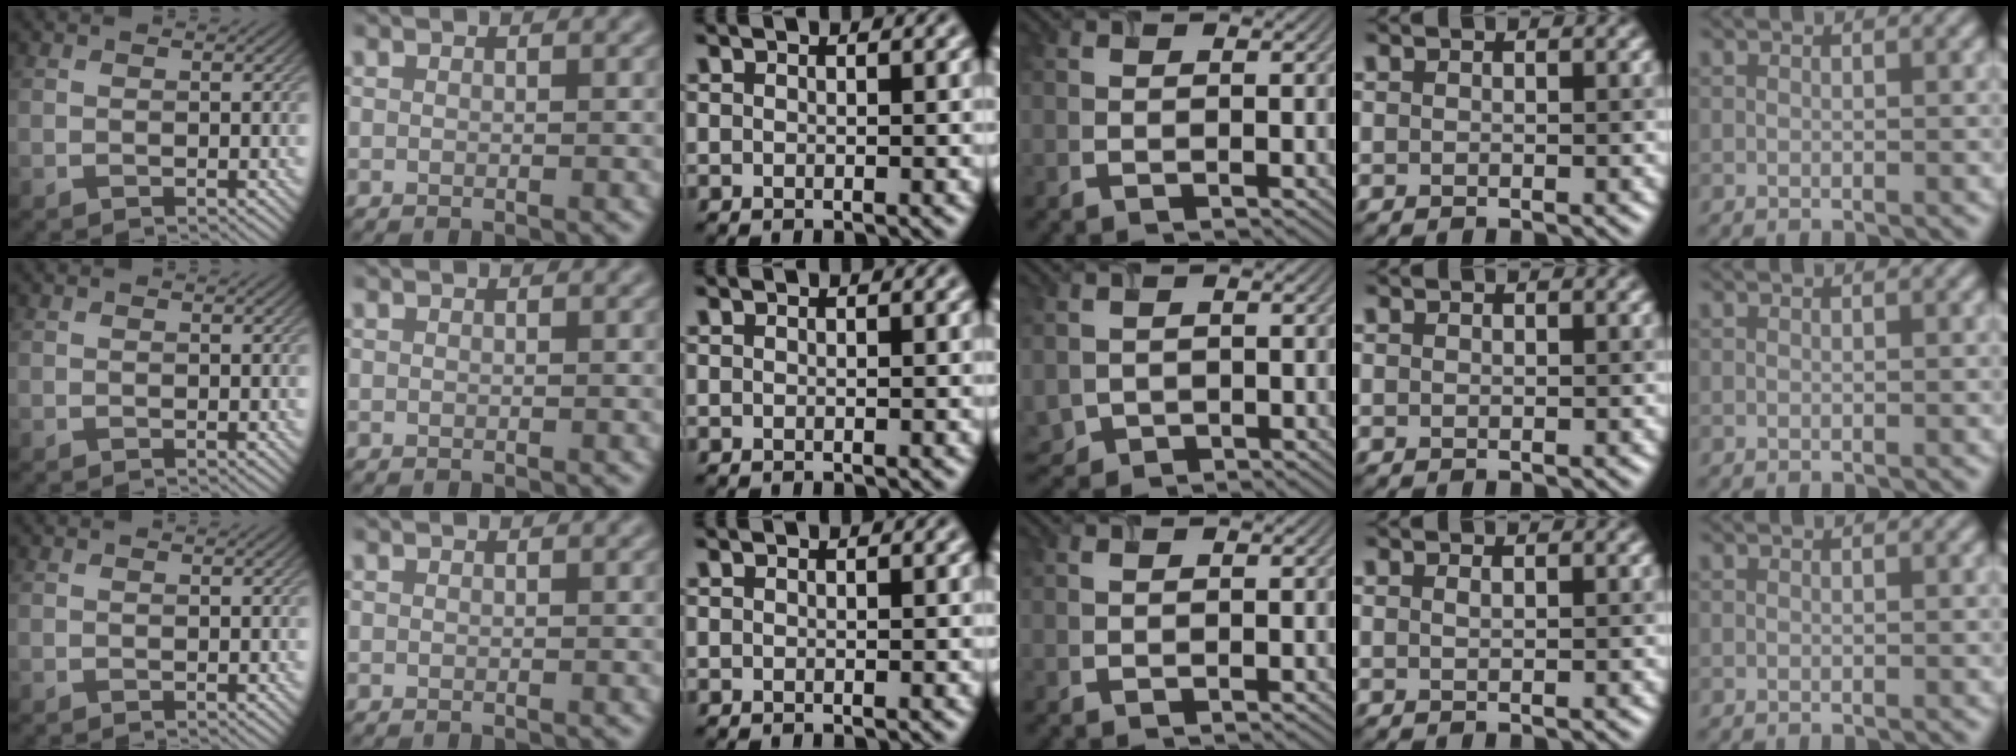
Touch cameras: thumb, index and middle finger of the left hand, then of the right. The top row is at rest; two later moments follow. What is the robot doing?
{"motion": "insert", "object": "airpods case & airpods"}